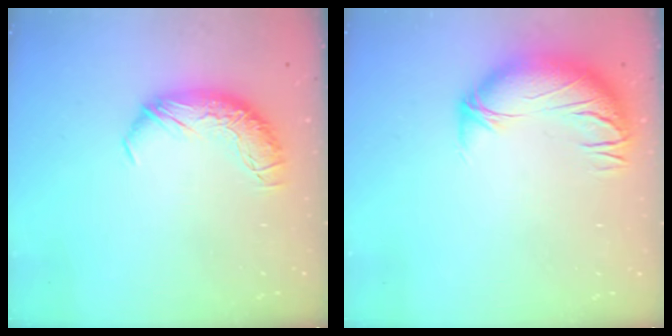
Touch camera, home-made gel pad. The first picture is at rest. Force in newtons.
{"total": 2.4, "press": 1.1, "slide": 2.1}